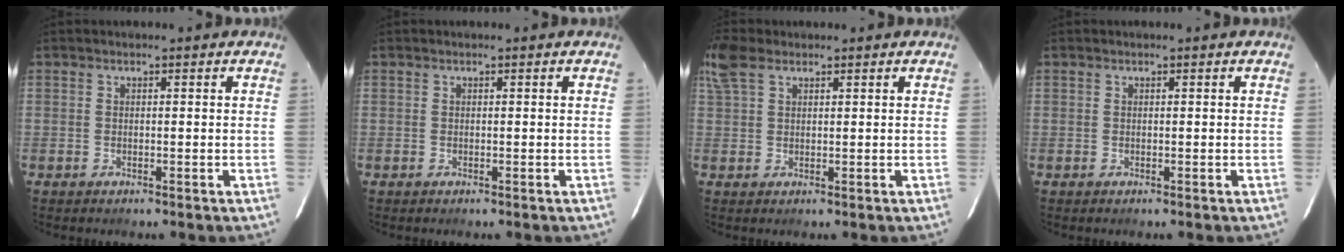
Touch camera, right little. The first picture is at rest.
{"total": 0.0}
{"total": 6.9, "force": [4.1, 3.8, 4.1], "torque": [-0.092, 0.026, 0.080]}
{"total": 0.0}